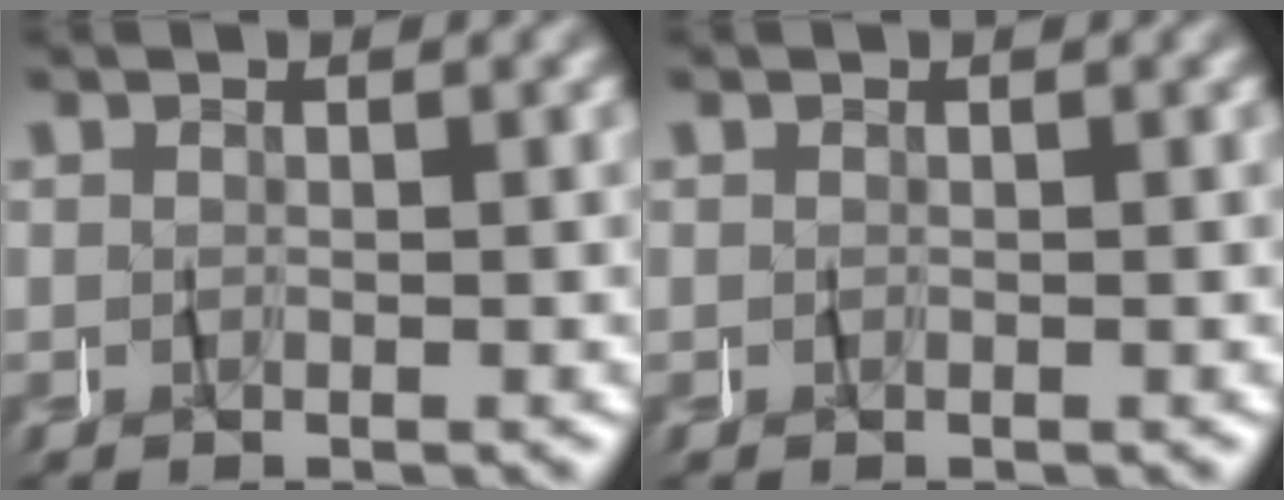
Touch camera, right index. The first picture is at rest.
{"total": 0.0}